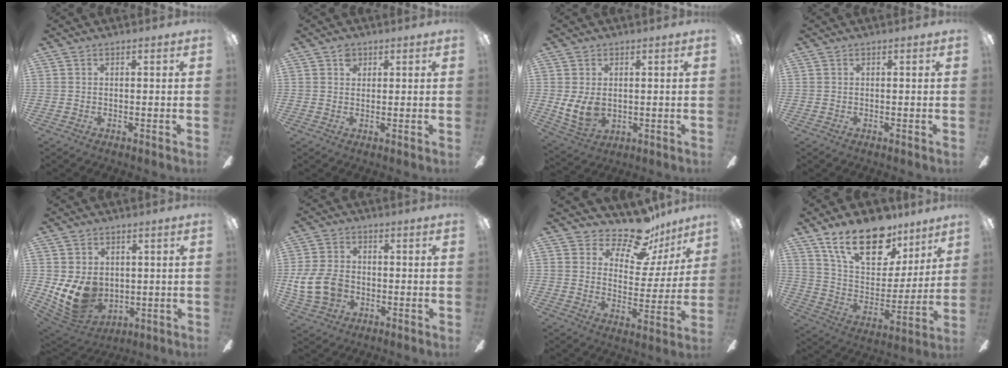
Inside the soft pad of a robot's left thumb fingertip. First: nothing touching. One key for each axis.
{"total": 2.4, "fx": 1.4, "fy": 1.7, "fz": 0.9, "tx": -0.012, "ty": 0.000, "tz": 0.024}
{"total": 7.8, "fx": 0.4, "fy": 5.7, "fz": 5.3, "tx": -0.124, "ty": -0.005, "tz": 0.008}
{"total": 0.0}
{"total": 12.4, "fx": 0.1, "fy": 9.9, "fz": 7.4, "tx": -0.158, "ty": -0.015, "tz": 0.004}
{"total": 12.0, "fx": -2.1, "fy": 9.0, "fz": 7.7, "tx": -0.175, "ty": 0.021, "tz": -0.033}
{"total": 14.4, "fx": 12.0, "fy": 5.7, "fz": 5.8, "tx": -0.091, "ty": -0.092, "tz": 0.206}
{"total": 21.8, "fx": 14.5, "fy": 10.7, "fz": 12.3, "tx": -0.210, "ty": -0.077, "tz": 0.261}